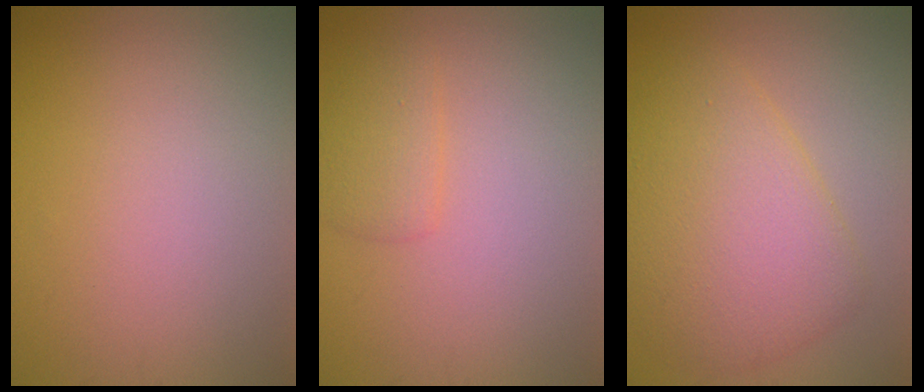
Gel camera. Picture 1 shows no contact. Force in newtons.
{"total": 1.9, "press": 1.9, "slide": 0.1}
{"total": 6.8, "press": 6.8, "slide": 0.1}